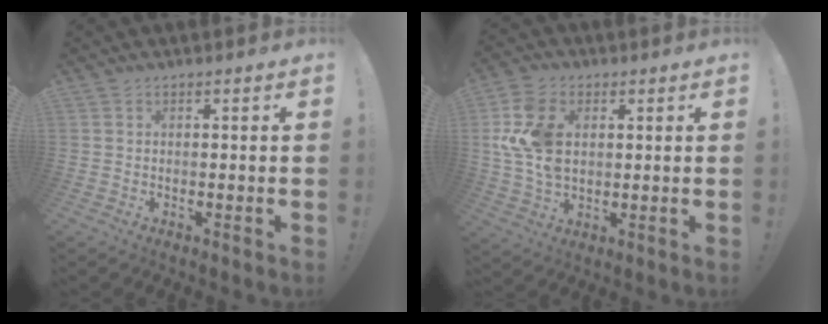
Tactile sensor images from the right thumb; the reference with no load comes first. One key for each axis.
{"total": 15.0, "fx": 2.5, "fy": 10.5, "fz": 10.4, "tx": -0.211, "ty": -0.005, "tz": 0.046}